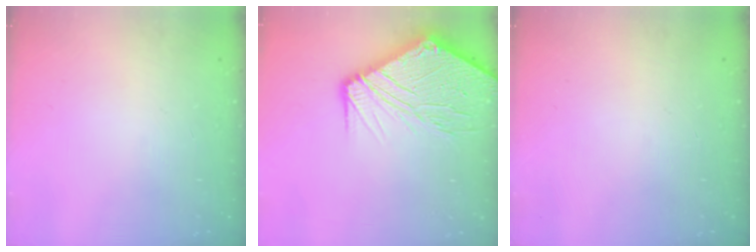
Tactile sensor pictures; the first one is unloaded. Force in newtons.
{"total": 17.5, "press": 17.4, "slide": 2.2}
{"total": 0.0}